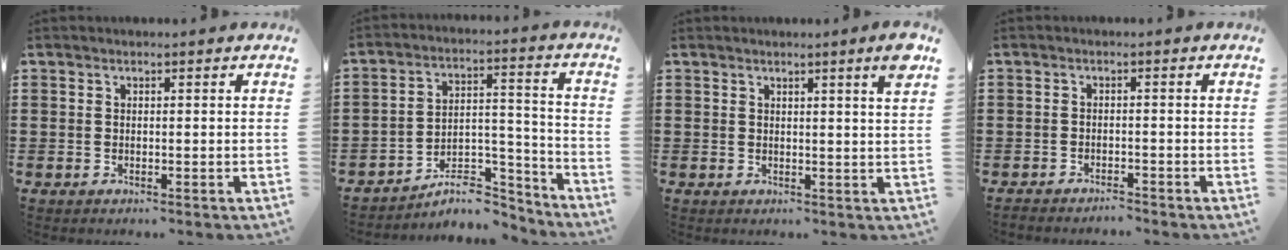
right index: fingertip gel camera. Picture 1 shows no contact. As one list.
[{"total": 8.0, "force": [-6.9, 2.9, 2.8], "torque": [-0.035, 0.022, -0.128]}, {"total": 3.0, "force": [2.1, -0.4, 2.1], "torque": [-0.028, -0.010, 0.032]}, {"total": 1.9, "force": [-1.9, 0.1, -0.3], "torque": [0.000, 0.002, -0.044]}]